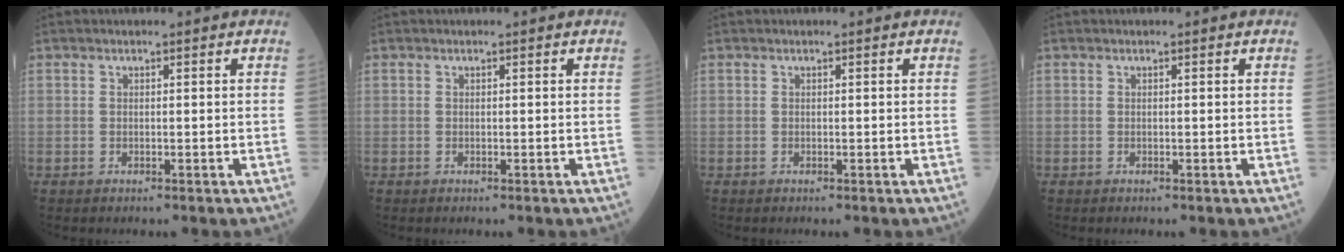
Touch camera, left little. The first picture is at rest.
{"total": 0.0}
{"total": 0.0}
{"total": 0.0}